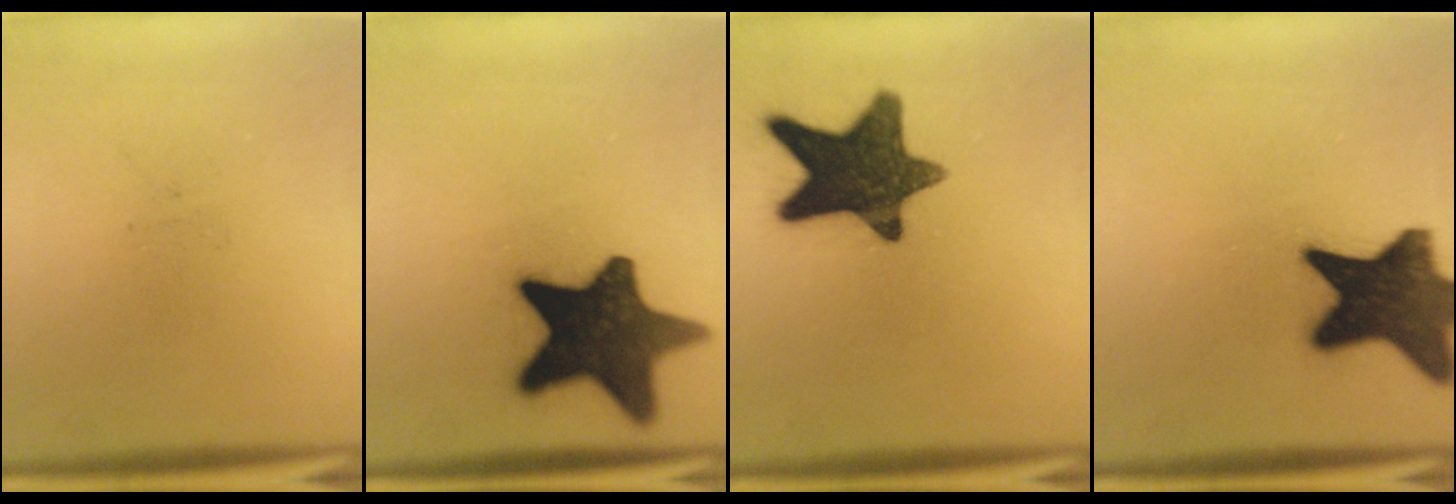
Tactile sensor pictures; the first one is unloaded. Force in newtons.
{"total": 17.3}
{"total": 14.9}
{"total": 17.5}